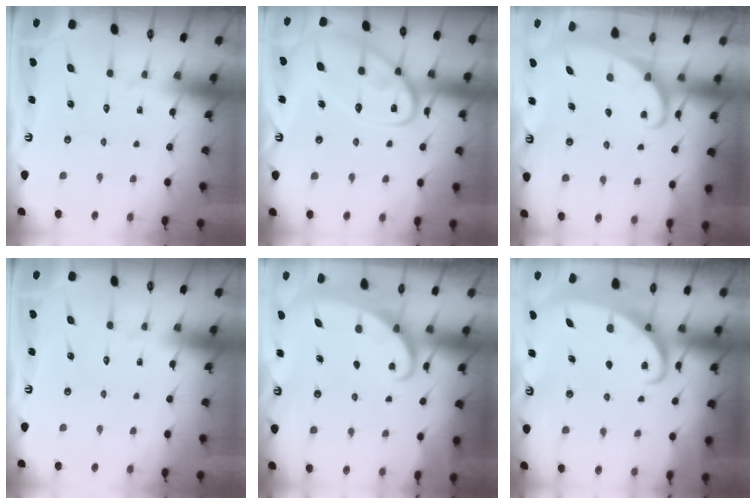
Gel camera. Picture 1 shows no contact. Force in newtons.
{"total": 15.9, "press": 15.9, "slide": 1.1}
{"total": 2.0, "press": 2.0, "slide": 0.1}
{"total": 0.0}
{"total": 2.2, "press": 2.2, "slide": 0.1}
{"total": 2.5, "press": 2.5, "slide": 0.3}